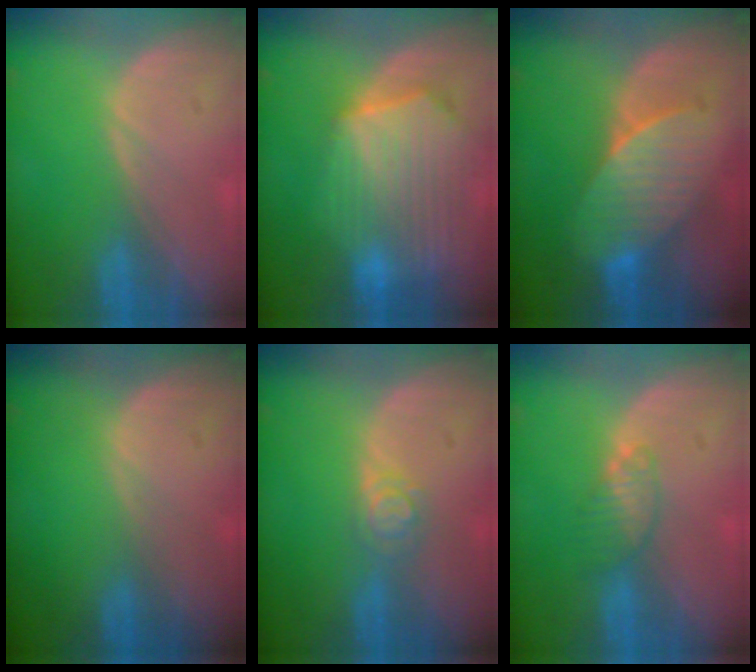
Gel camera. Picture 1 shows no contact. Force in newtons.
{"total": 10.5, "press": 9.2, "slide": 5.1}
{"total": 7.1, "press": 7.0, "slide": 1.3}
{"total": 0.0}
{"total": 2.9, "press": 2.9, "slide": 0.3}
{"total": 3.3, "press": 3.1, "slide": 1.1}